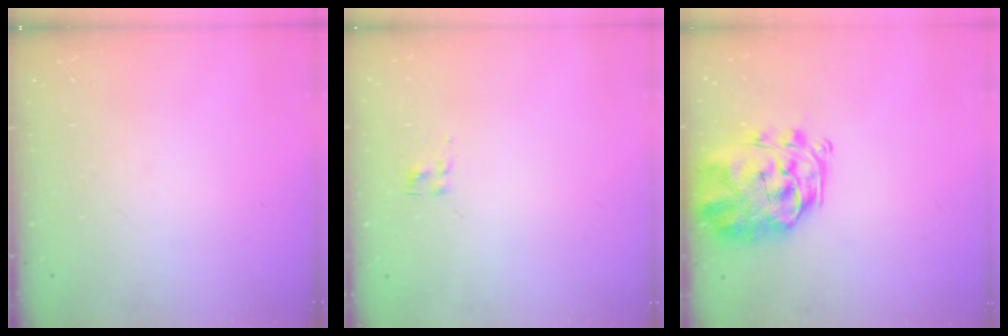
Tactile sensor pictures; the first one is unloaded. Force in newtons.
{"total": 2.3, "press": 2.0, "slide": 1.2}
{"total": 3.9, "press": 3.7, "slide": 1.2}